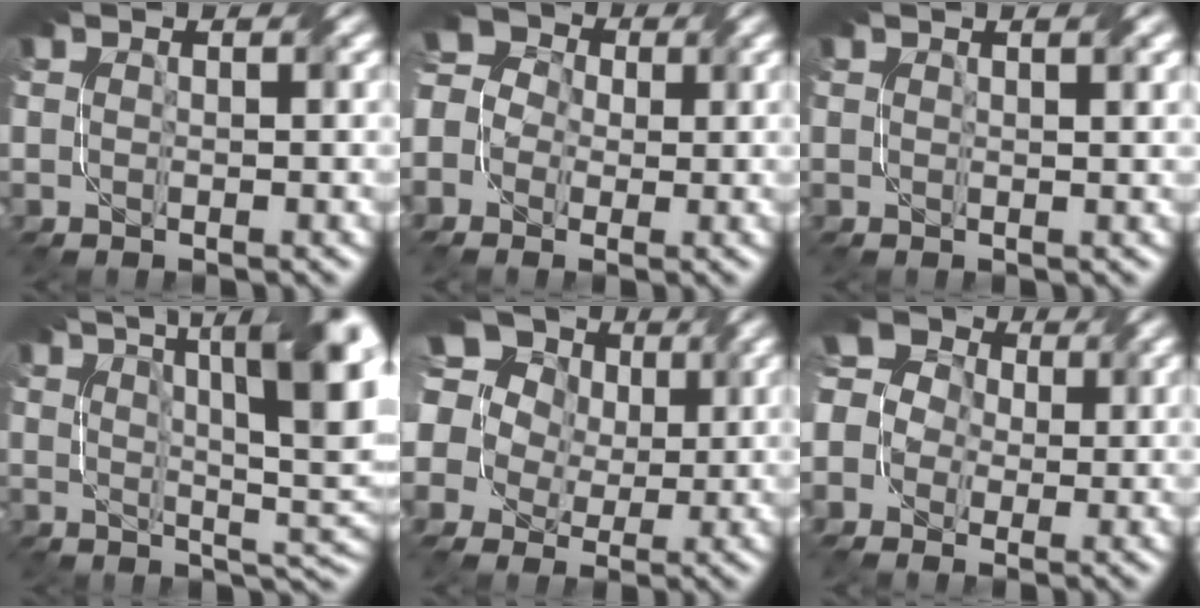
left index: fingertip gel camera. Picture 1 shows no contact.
{"total": 6.2, "force": [-1.5, 5.4, 2.7], "torque": [-0.067, 0.023, -0.047]}
{"total": 1.9, "force": [1.2, 0.5, 1.3], "torque": [-0.011, 0.000, 0.009]}
{"total": 14.1, "force": [5.3, 4.4, 12.3], "torque": [-0.144, 0.021, 0.069]}
{"total": 16.5, "force": [6.1, 13.3, 7.5], "torque": [-0.184, 0.053, 0.079]}
{"total": 8.9, "force": [-0.8, 8.1, 3.7], "torque": [-0.098, 0.031, -0.057]}